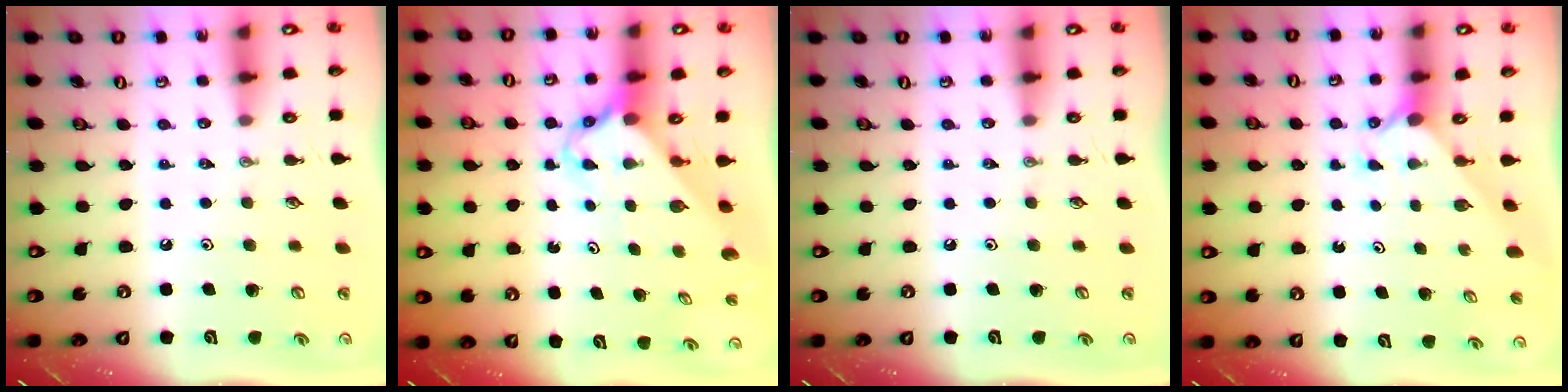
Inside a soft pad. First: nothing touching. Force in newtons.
{"total": 2.7, "press": 2.7, "slide": 0.2}
{"total": 0.0}
{"total": 2.1, "press": 2.0, "slide": 0.3}